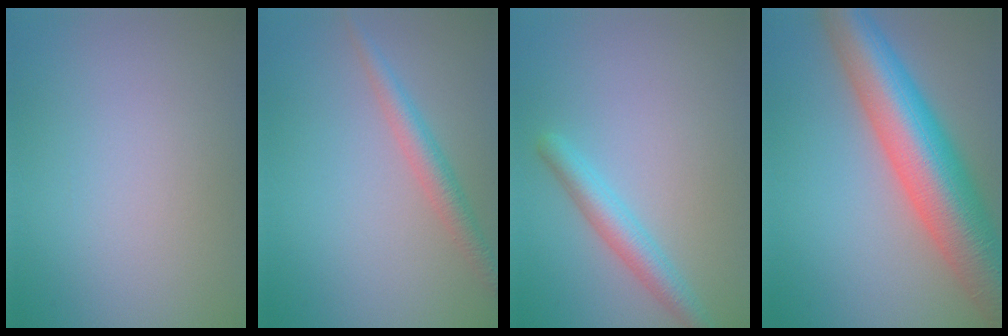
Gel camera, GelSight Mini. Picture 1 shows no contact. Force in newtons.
{"total": 2.4, "press": 2.4, "slide": 0.1}
{"total": 2.8, "press": 2.8, "slide": 0.2}
{"total": 11.8, "press": 11.8, "slide": 0.5}